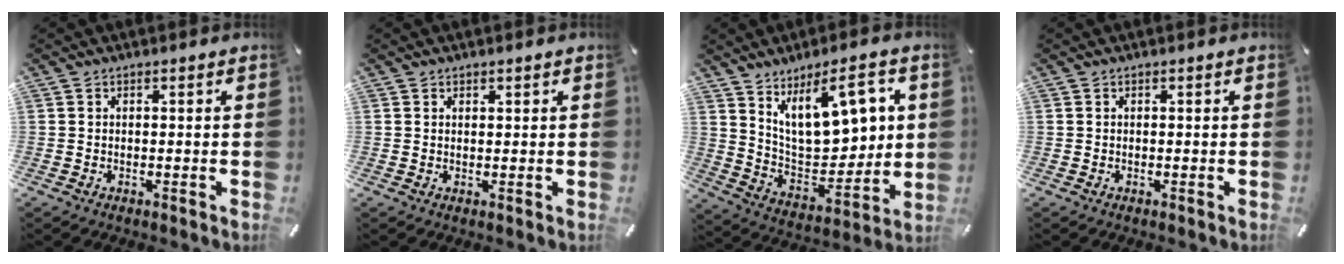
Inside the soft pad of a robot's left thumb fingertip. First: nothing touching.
{"total": 0.9, "force": [0.6, 0.7, 0.1], "torque": [0.006, -0.001, 0.010]}
{"total": 15.8, "force": [8.5, 8.3, 10.4], "torque": [-0.156, -0.048, 0.150]}
{"total": 0.0}